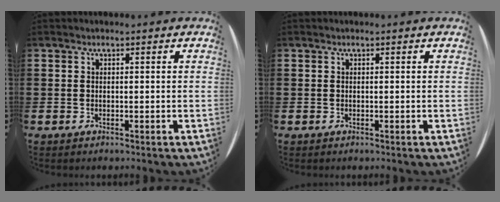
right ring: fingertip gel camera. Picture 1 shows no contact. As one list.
[{"total": 0.0}]